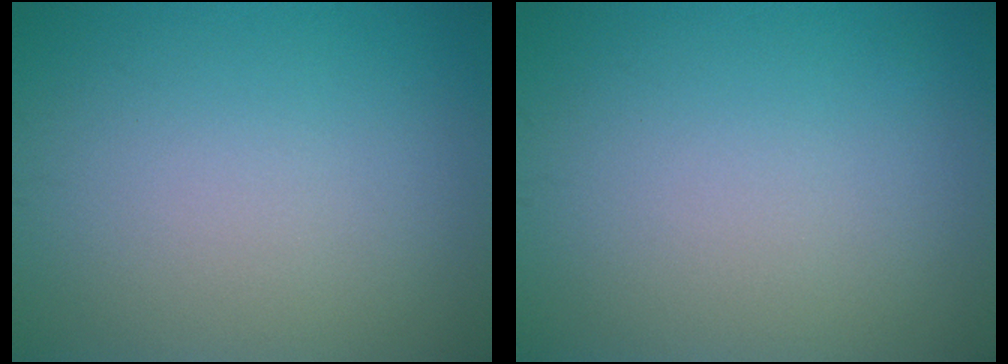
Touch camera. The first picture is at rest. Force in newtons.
{"total": 0.0}